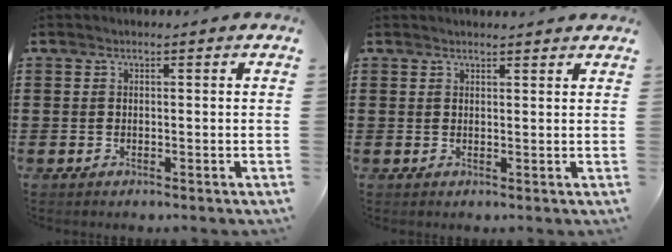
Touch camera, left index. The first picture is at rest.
{"total": 1.3, "force": [1.3, 0.1, 0.2], "torque": [-0.007, 0.000, 0.026]}